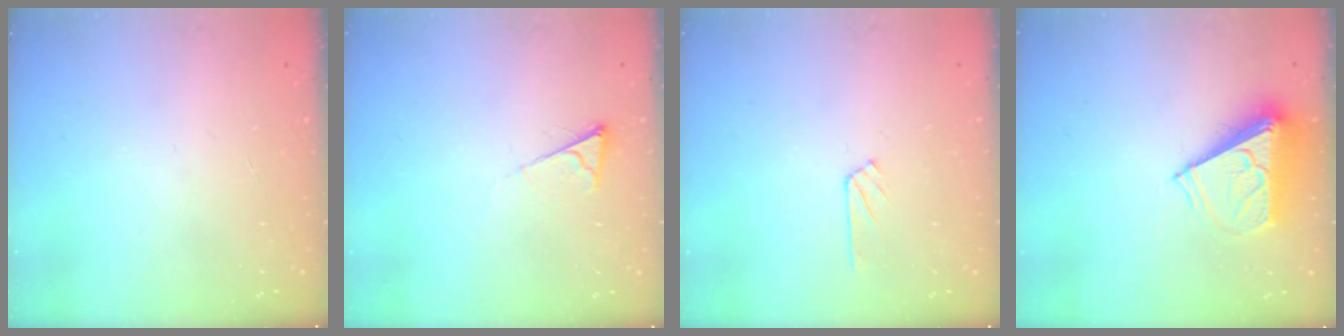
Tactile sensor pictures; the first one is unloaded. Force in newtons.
{"total": 4.2, "press": 4.2, "slide": 0.4}
{"total": 4.0, "press": 4.0, "slide": 0.5}
{"total": 8.3, "press": 8.3, "slide": 0.3}